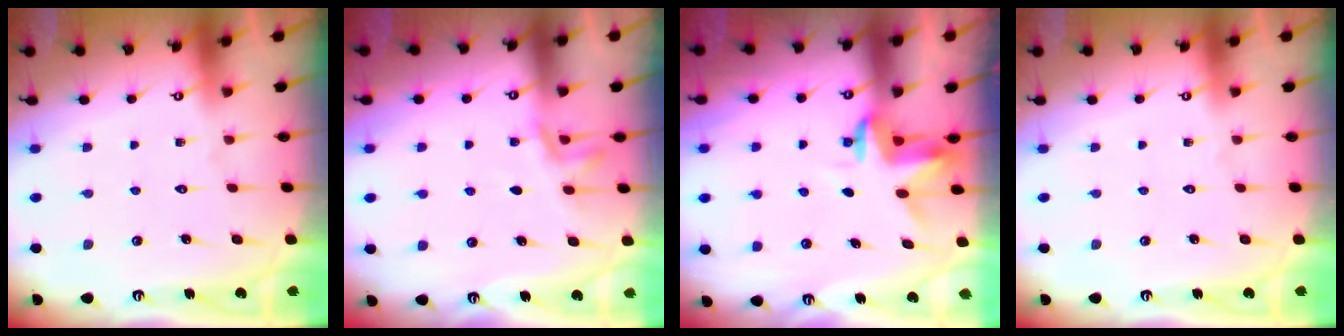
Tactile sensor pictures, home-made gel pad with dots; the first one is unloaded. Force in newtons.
{"total": 5.0, "press": 4.7, "slide": 1.7}
{"total": 3.4, "press": 3.4, "slide": 0.2}
{"total": 0.0}